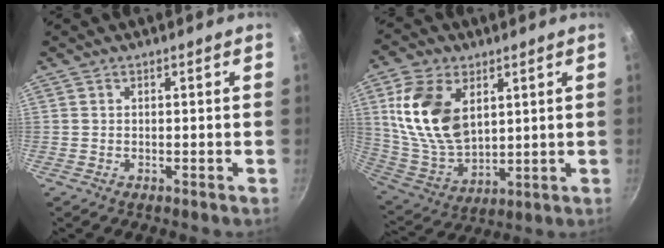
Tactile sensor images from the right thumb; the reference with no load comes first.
{"total": 16.9, "force": [5.0, 10.6, 12.2], "torque": [-0.216, -0.026, 0.111]}